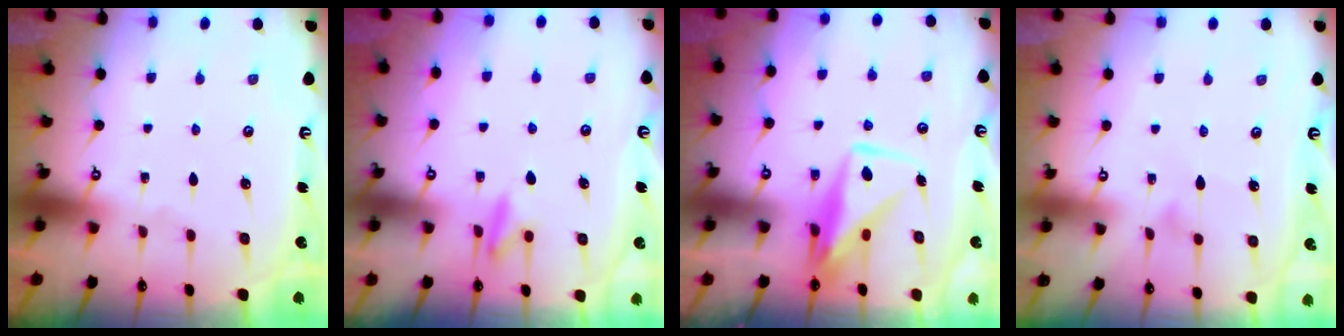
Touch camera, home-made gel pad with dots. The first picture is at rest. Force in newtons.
{"total": 8.3, "press": 8.2, "slide": 1.2}
{"total": 10.8, "press": 10.8, "slide": 0.9}
{"total": 3.3, "press": 3.3, "slide": 0.1}